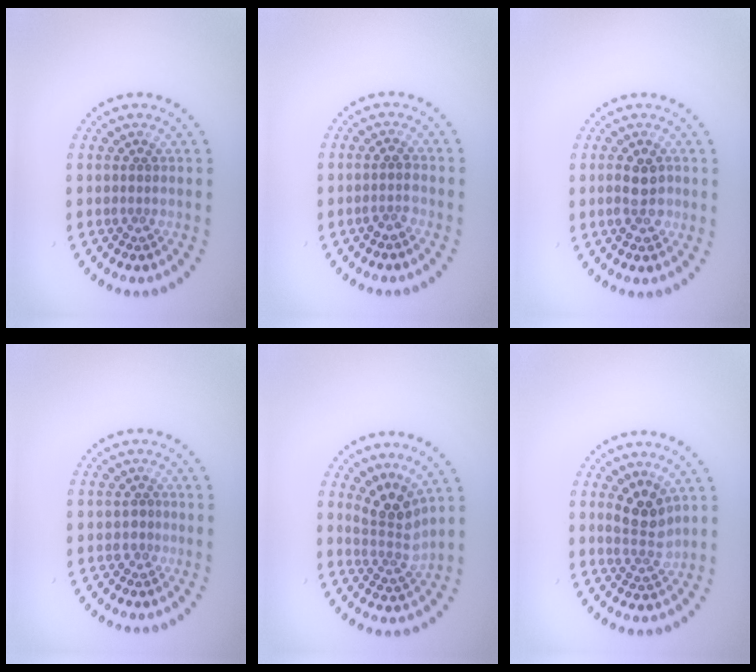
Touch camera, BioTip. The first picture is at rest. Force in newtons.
{"total": 1.4, "press": 1.3, "slide": 0.4}
{"total": 2.8, "press": 2.8, "slide": 0.3}
{"total": 0.6, "press": 0.2, "slide": 0.5}
{"total": 3.3, "press": 2.3, "slide": 2.4}
{"total": 2.8, "press": 2.5, "slide": 1.2}